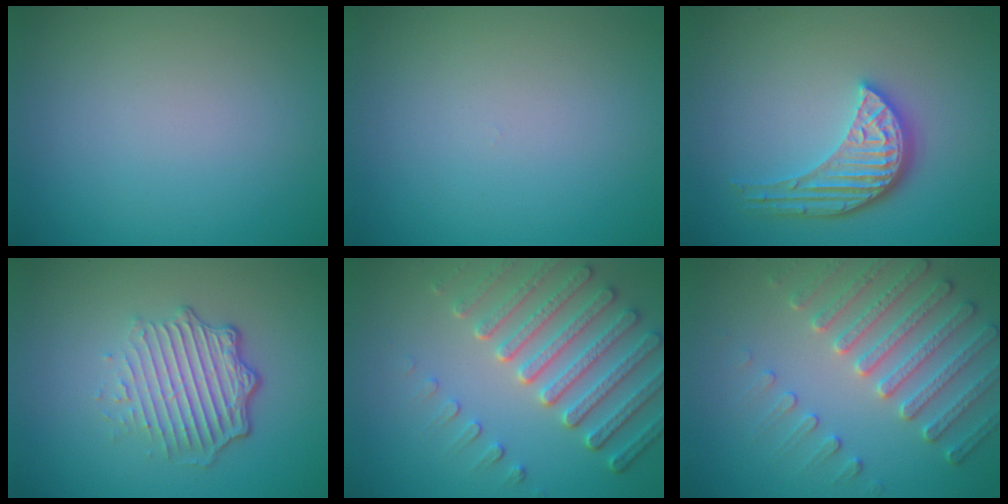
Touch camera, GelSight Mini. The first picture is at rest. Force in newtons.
{"total": 0.0}
{"total": 4.5, "press": 3.7, "slide": 2.6}
{"total": 5.3, "press": 3.6, "slide": 3.9}
{"total": 6.2, "press": 5.1, "slide": 3.5}
{"total": 4.7, "press": 4.4, "slide": 1.7}